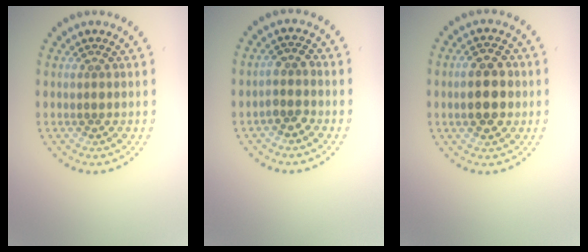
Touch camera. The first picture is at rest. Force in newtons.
{"total": 1.9, "press": 1.6, "slide": 1.0}
{"total": 4.8, "press": 4.7, "slide": 0.3}